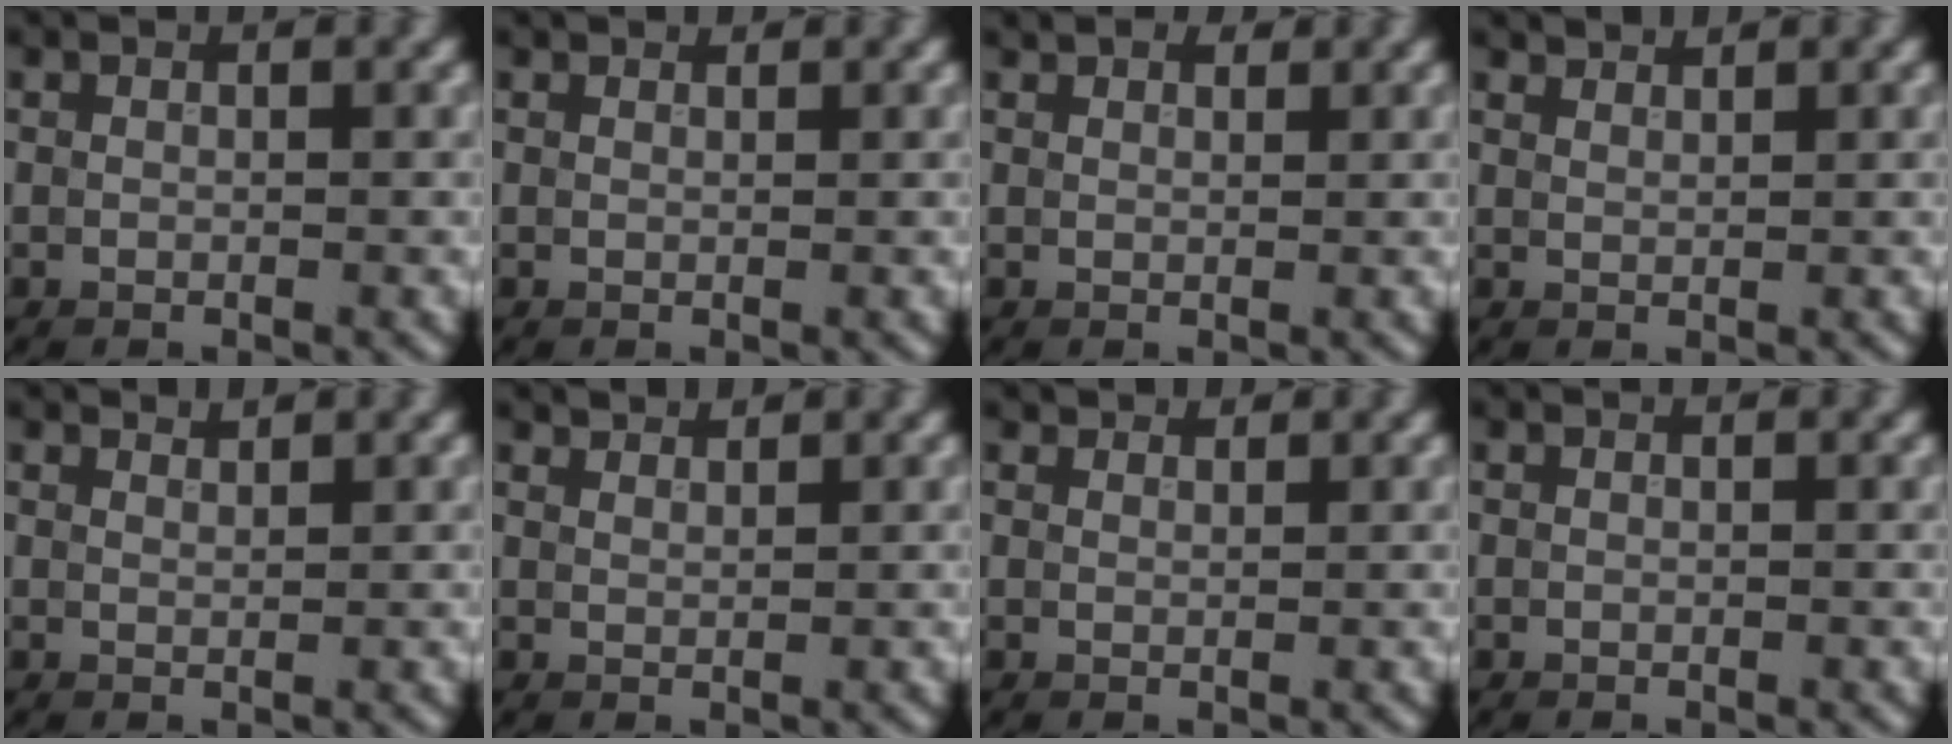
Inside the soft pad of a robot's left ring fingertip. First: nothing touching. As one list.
[{"total": 1.1, "force": [1.1, 0.3, 0.2], "torque": [-0.008, -0.004, 0.008]}, {"total": 1.6, "force": [1.4, 0.6, 0.5], "torque": [-0.012, -0.002, 0.018]}, {"total": 2.4, "force": [2.3, 0.4, 0.5], "torque": [-0.010, -0.004, 0.038]}, {"total": 1.4, "force": [1.3, 0.1, 0.2], "torque": [-0.005, 0.000, 0.017]}, {"total": 2.8, "force": [2.6, 0.6, 0.7], "torque": [-0.015, -0.004, 0.044]}, {"total": 2.6, "force": [2.3, 0.9, 0.7], "torque": [-0.018, -0.006, 0.038]}, {"total": 0.0}]